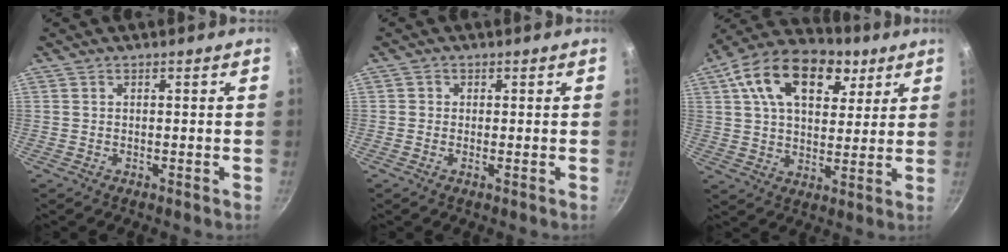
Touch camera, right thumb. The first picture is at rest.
{"total": 0.9, "force": [-0.1, 0.7, 0.5], "torque": [-0.013, 0.002, -0.007]}
{"total": 19.5, "force": [8.5, 12.2, 12.7], "torque": [-0.193, -0.007, 0.130]}